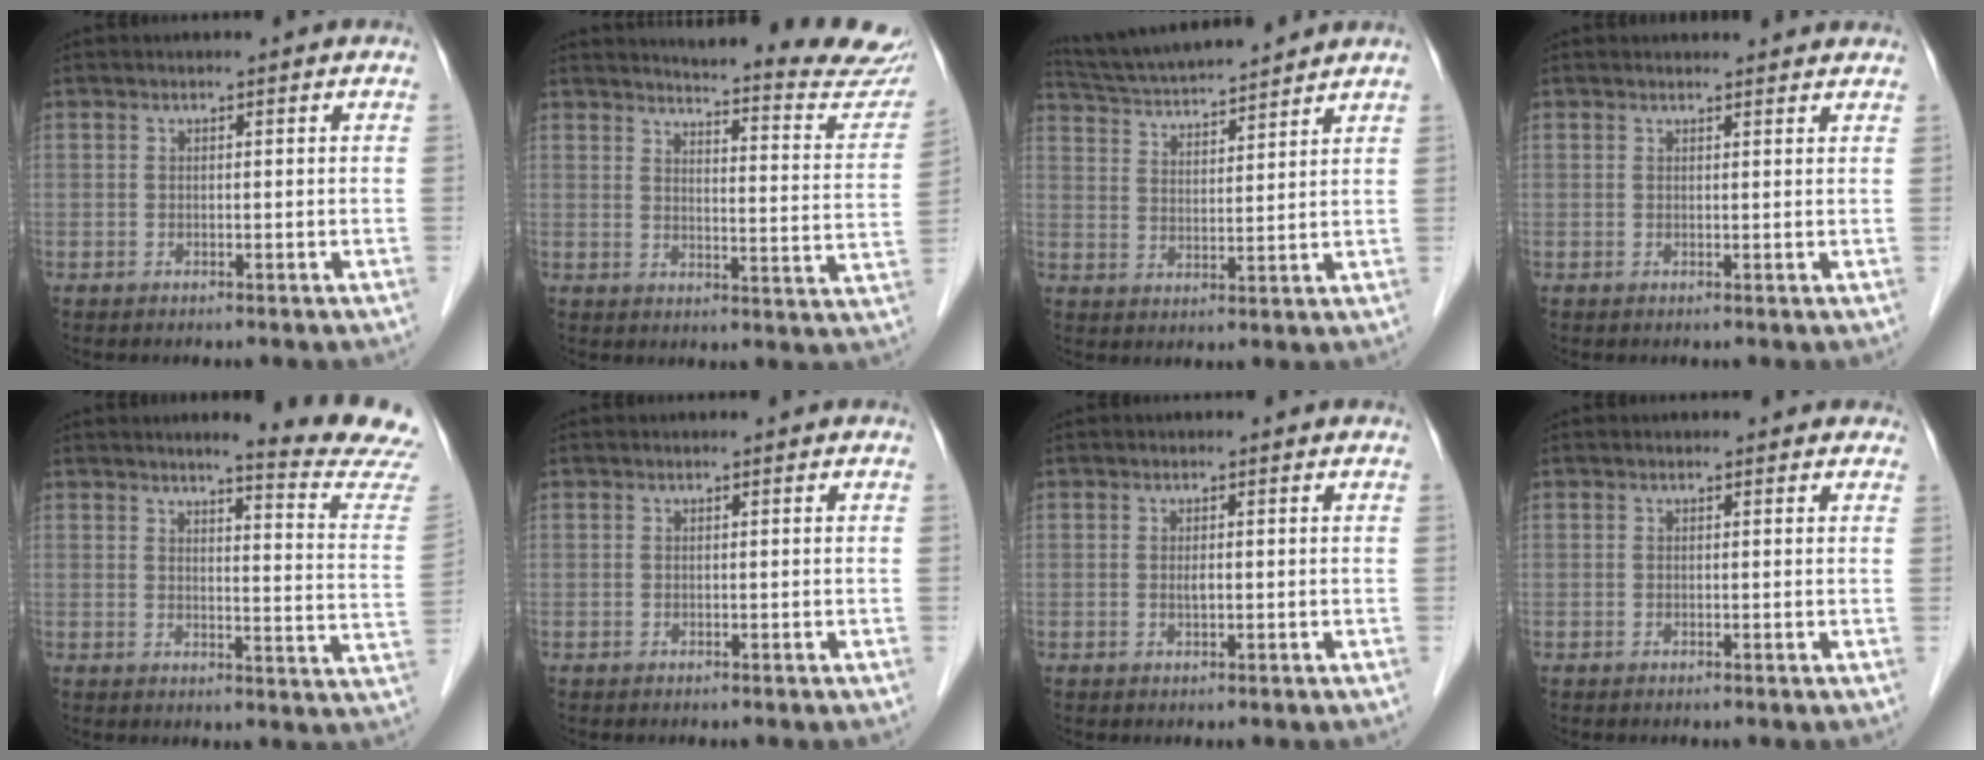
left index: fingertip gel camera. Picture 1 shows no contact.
{"total": 20.4, "force": [19.7, 0.9, 5.2], "torque": [-0.066, -0.115, 0.215]}
{"total": 12.9, "force": [12.0, 0.4, 4.8], "torque": [-0.093, 0.019, 0.198]}
{"total": 5.1, "force": [4.9, 0.8, 1.0], "torque": [-0.010, 0.013, 0.046]}
{"total": 12.8, "force": [12.2, -1.8, 3.2], "torque": [-0.038, -0.101, 0.126]}
{"total": 0.0}
{"total": 0.9, "force": [-0.1, 0.2, 0.9], "torque": [-0.016, -0.003, -0.002]}
{"total": 0.9, "force": [0.6, 0.7, 0.1], "torque": [0.001, -0.002, -0.003]}